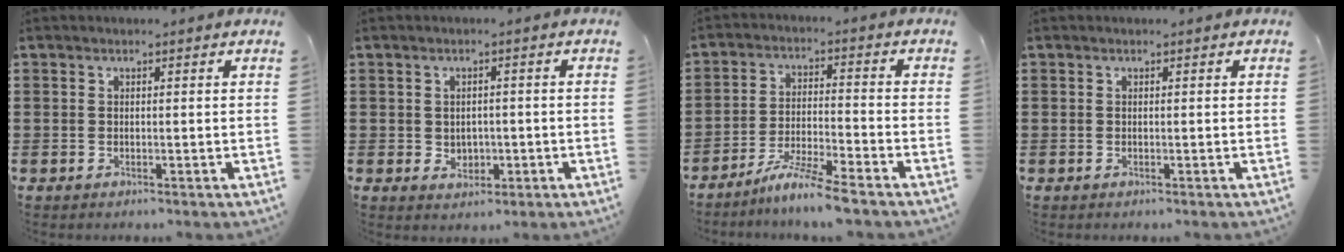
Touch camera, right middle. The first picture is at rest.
{"total": 2.0, "force": [-0.2, 1.7, 1.0], "torque": [-0.016, 0.003, -0.008]}
{"total": 6.6, "force": [-5.7, -0.5, 3.3], "torque": [-0.063, -0.014, -0.108]}
{"total": 0.0}